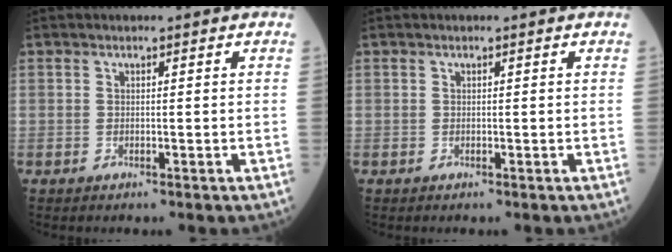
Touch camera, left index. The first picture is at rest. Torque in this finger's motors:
{"motor_torque": [0.00, 0.00, 0.00, 0.00]}